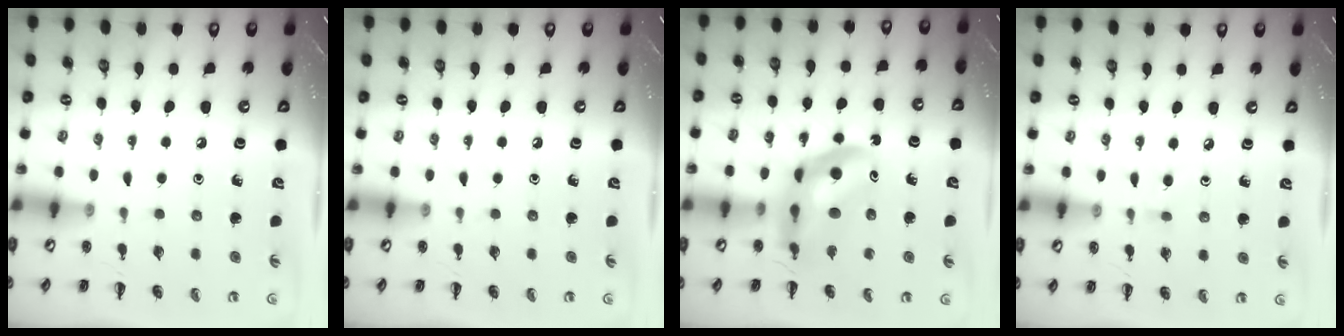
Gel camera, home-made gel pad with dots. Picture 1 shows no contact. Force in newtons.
{"total": 0.0}
{"total": 11.2, "press": 10.6, "slide": 3.4}
{"total": 2.7, "press": 2.5, "slide": 1.2}